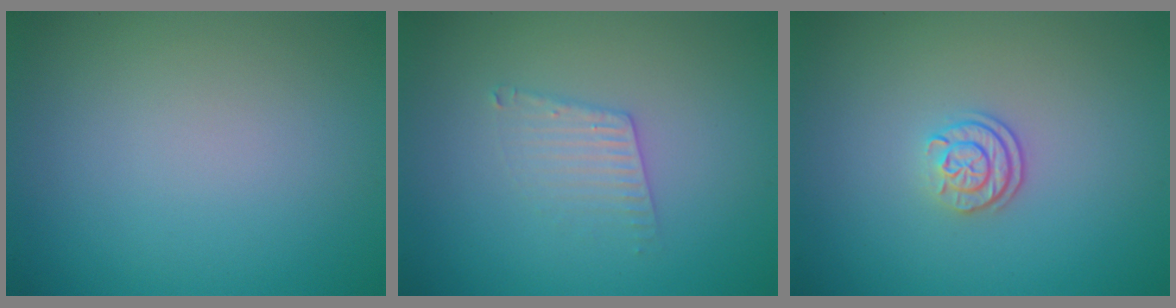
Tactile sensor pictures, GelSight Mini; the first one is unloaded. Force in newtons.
{"total": 2.0, "press": 2.0, "slide": 0.1}
{"total": 2.3, "press": 1.7, "slide": 1.5}